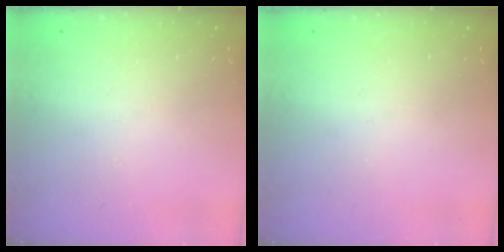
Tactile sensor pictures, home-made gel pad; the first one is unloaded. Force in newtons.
{"total": 0.0}